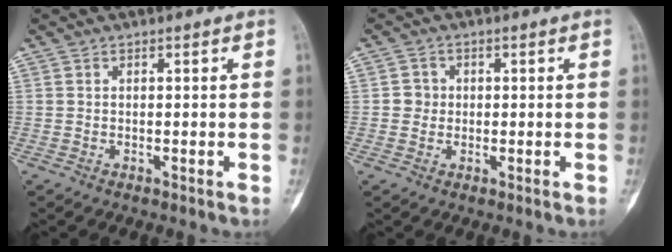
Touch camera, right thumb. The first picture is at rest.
{"total": 2.4, "force": [0.0, 2.4, 0.6], "torque": [0.007, 0.006, -0.003]}